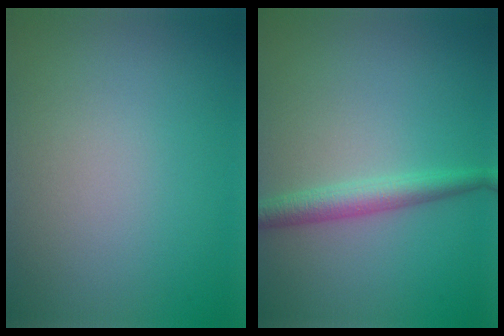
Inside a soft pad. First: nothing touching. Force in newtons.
{"total": 2.7, "press": 2.7, "slide": 0.0}